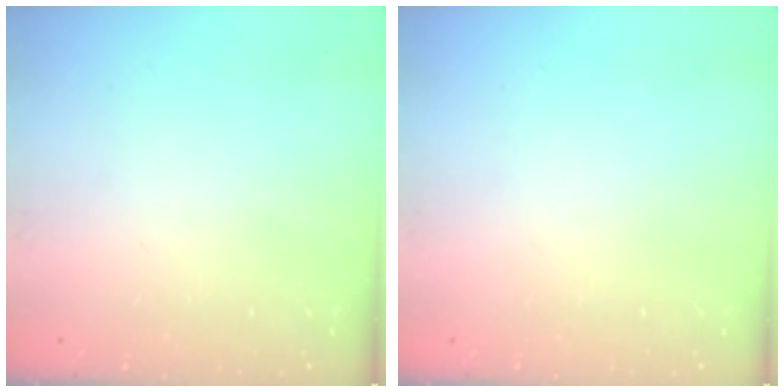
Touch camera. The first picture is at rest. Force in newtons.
{"total": 0.0}